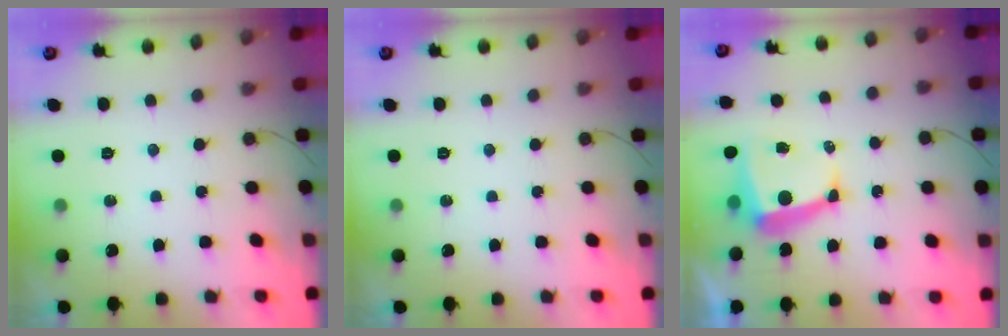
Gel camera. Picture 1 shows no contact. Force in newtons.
{"total": 0.0}
{"total": 8.8, "press": 8.8, "slide": 0.7}